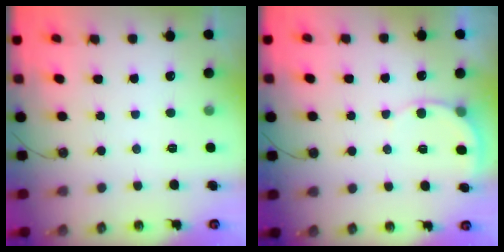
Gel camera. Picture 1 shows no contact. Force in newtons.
{"total": 4.6, "press": 4.6, "slide": 0.4}